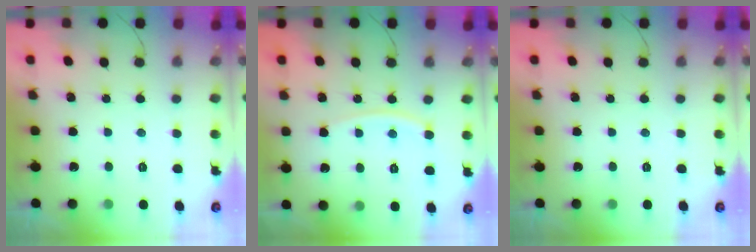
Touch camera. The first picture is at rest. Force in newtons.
{"total": 8.4, "press": 8.3, "slide": 1.0}
{"total": 0.0}